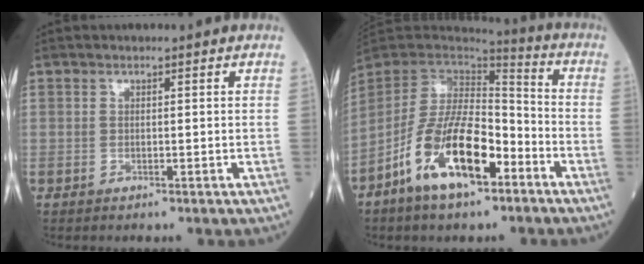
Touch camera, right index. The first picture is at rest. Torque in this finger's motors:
{"motor_torque": [1.14, -1.00, 0.52, 0.13]}